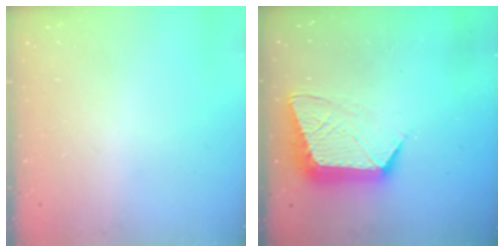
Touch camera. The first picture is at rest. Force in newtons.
{"total": 12.6, "press": 12.6, "slide": 1.0}